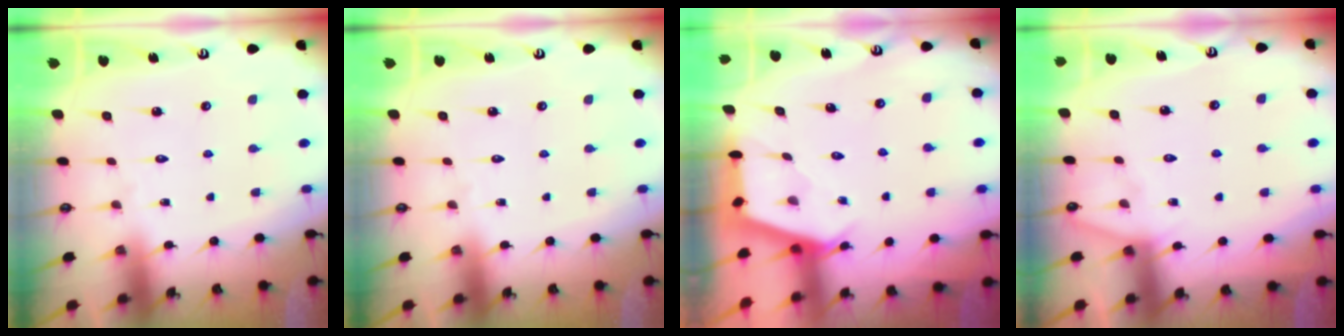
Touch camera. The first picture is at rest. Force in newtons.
{"total": 0.0}
{"total": 2.7, "press": 2.7, "slide": 0.3}
{"total": 3.9, "press": 3.9, "slide": 0.6}